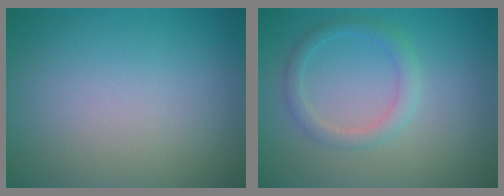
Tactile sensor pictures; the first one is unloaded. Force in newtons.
{"total": 2.0, "press": 2.0, "slide": 0.0}